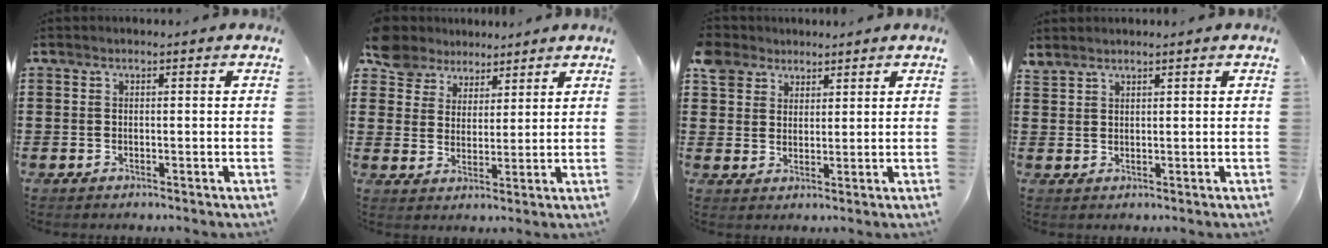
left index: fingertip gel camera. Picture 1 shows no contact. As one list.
[{"total": 5.8, "force": [4.8, 3.1, 0.5], "torque": [-0.039, -0.001, 0.093]}, {"total": 4.7, "force": [3.3, 3.3, 0.6], "torque": [-0.025, 0.008, 0.061]}, {"total": 1.6, "force": [1.6, 0.1, 0.2], "torque": [-0.006, -0.001, 0.031]}]